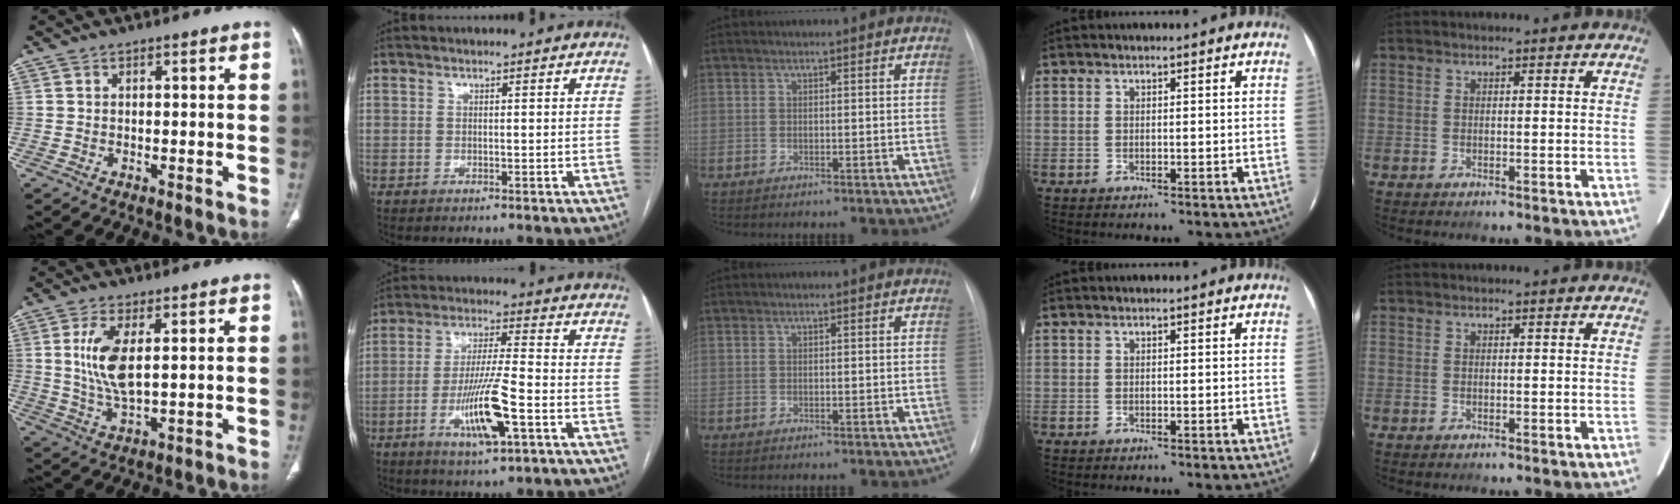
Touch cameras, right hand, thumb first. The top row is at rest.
{"thumb": {"total": 8.6, "force": [1.7, 3.2, 7.8], "torque": [-0.172, -0.016, 0.038]}, "index": {"total": 10.8, "force": [-4.1, 1.0, 10.0], "torque": [-0.190, -0.009, -0.072]}}